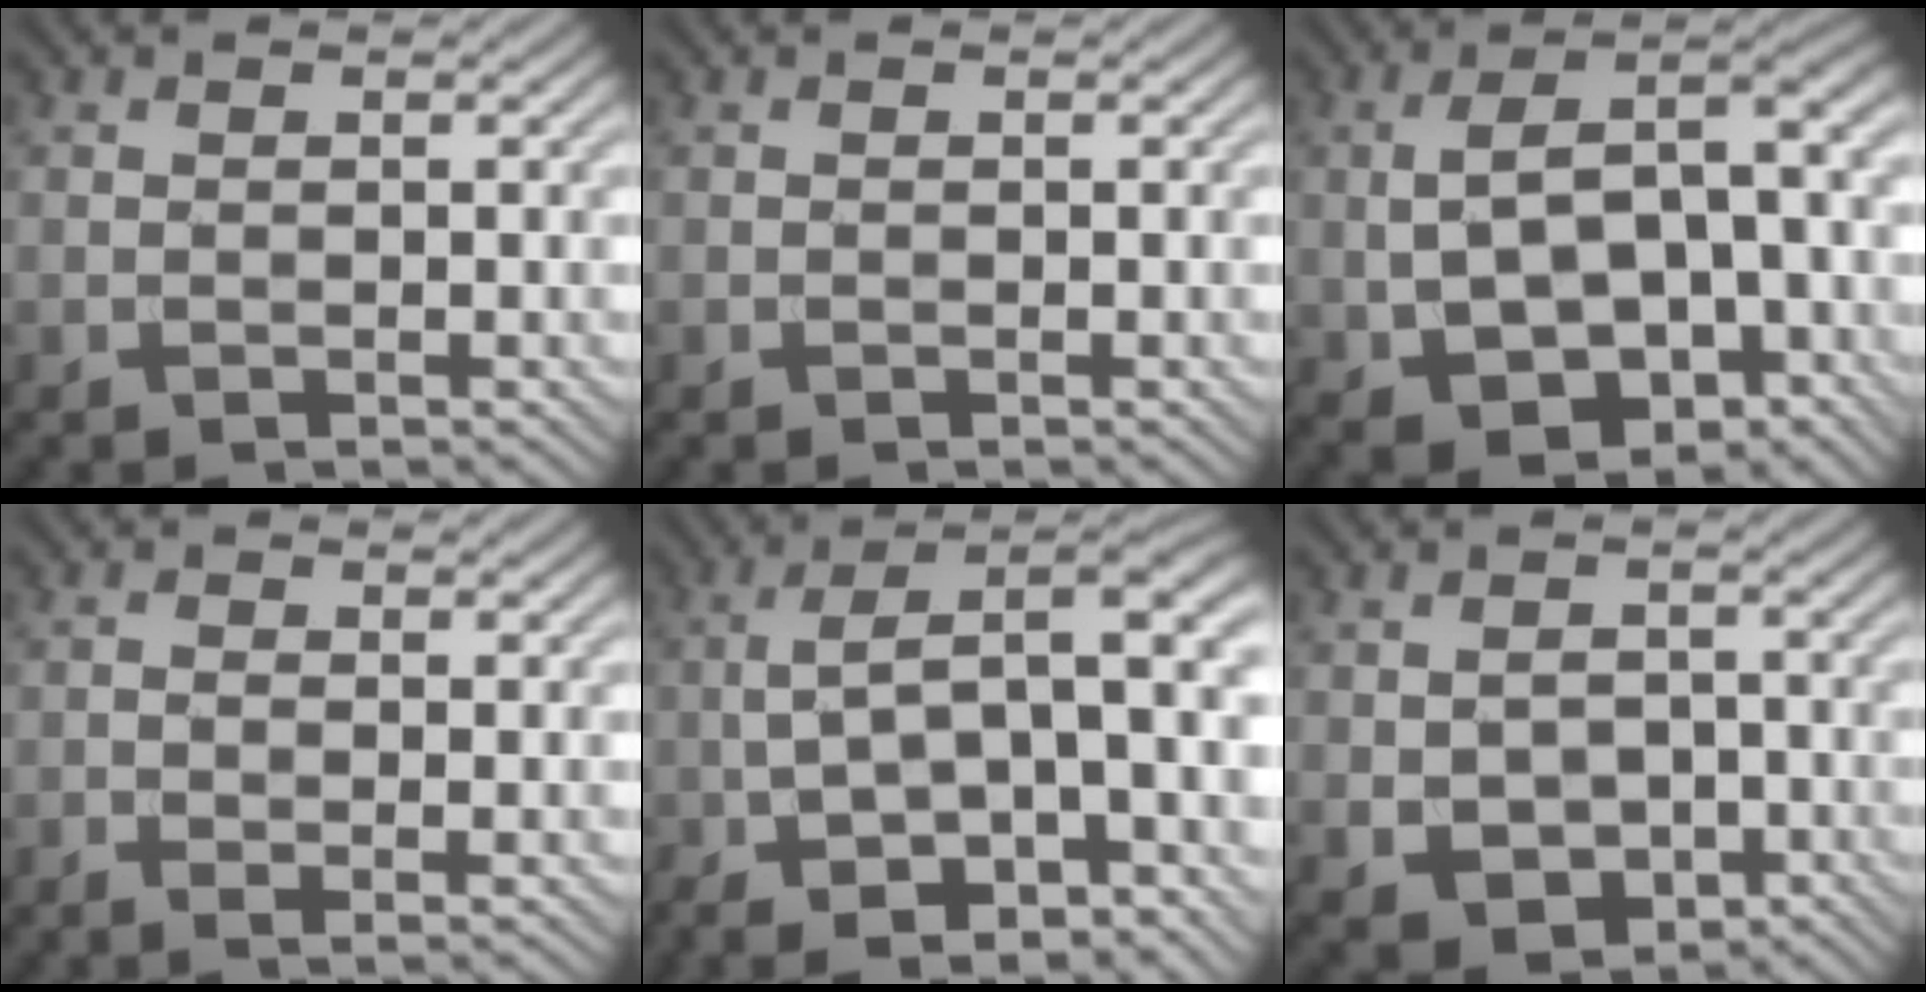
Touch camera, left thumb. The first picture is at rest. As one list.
[{"total": 0.0}, {"total": 12.8, "force": [-2.3, 7.1, 10.4], "torque": [-0.188, -0.007, -0.031]}, {"total": 2.0, "force": [-0.7, 0.4, 1.8], "torque": [-0.034, -0.001, -0.013]}, {"total": 14.4, "force": [-2.2, 4.9, 13.3], "torque": [-0.225, 0.010, -0.030]}, {"total": 5.8, "force": [-1.8, 4.3, 3.5], "torque": [-0.074, -0.017, -0.024]}]